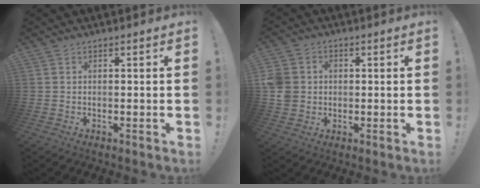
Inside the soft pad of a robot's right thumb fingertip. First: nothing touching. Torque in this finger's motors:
{"motor_torque": [1.03, 1.21, 0.79, -0.11, 0.00]}